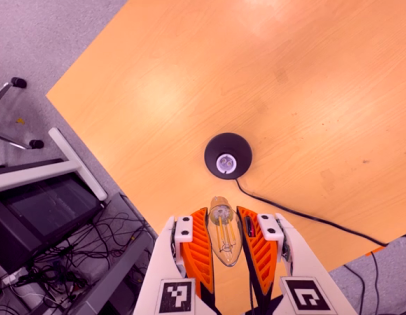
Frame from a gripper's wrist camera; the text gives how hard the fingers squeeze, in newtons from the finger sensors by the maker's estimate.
{"total": 20.1, "left": 21.3, "right": 18.9}